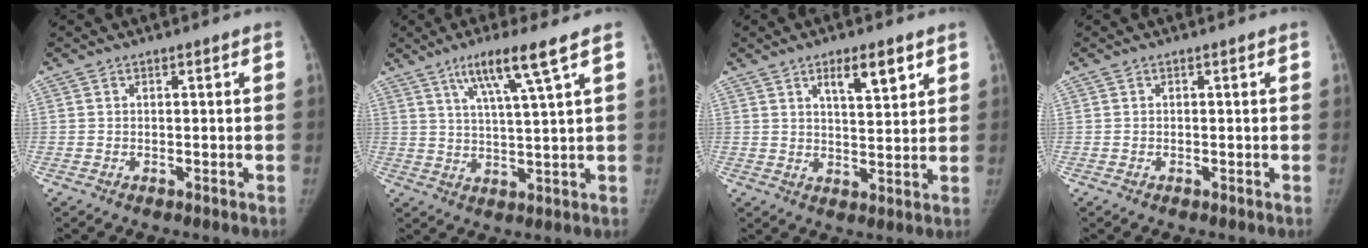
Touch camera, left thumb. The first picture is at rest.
{"total": 9.0, "force": [5.0, -0.5, 7.5], "torque": [-0.136, -0.020, 0.095]}
{"total": 7.2, "force": [4.0, 2.3, 5.5], "torque": [-0.072, -0.025, 0.064]}
{"total": 0.0}